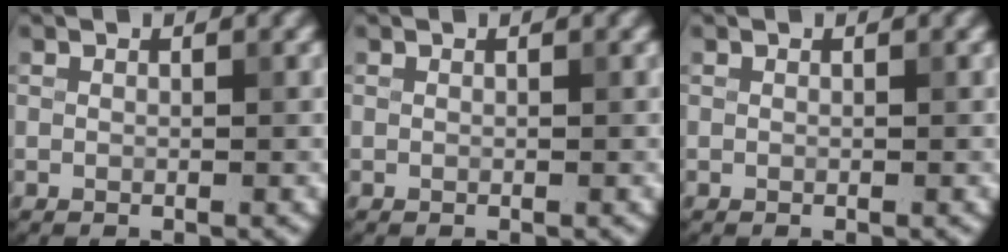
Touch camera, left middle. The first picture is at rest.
{"total": 0.0}
{"total": 0.0}